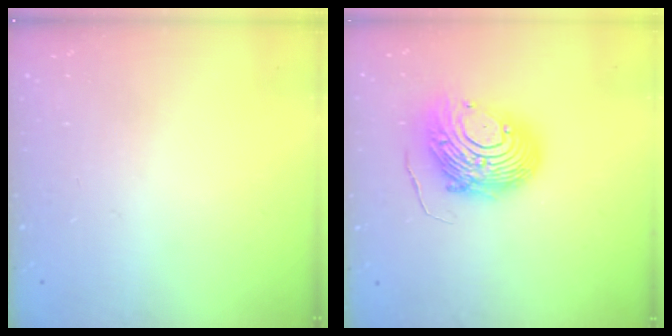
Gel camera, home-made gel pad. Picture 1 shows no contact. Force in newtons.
{"total": 15.1, "press": 15.1, "slide": 1.6}